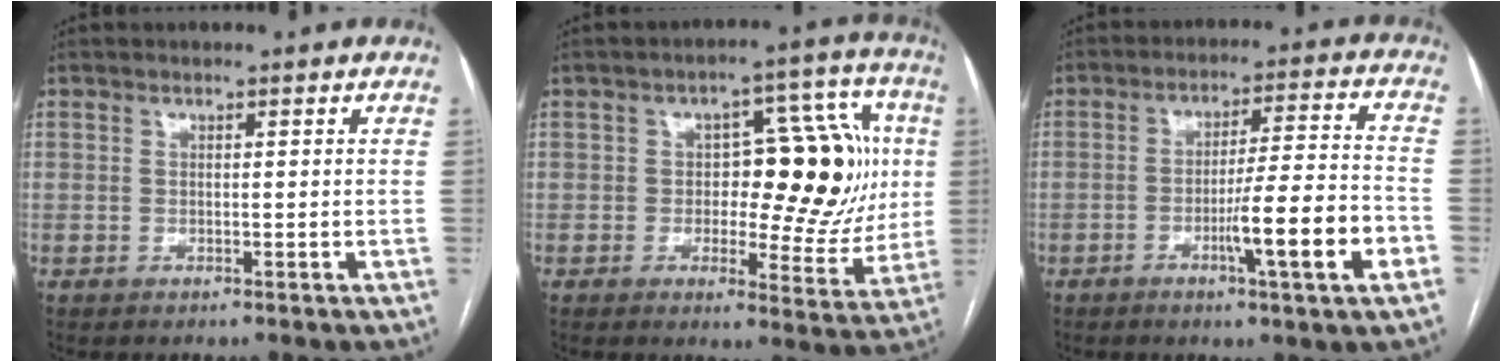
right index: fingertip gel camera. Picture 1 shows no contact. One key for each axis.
{"total": 15.9, "fx": 1.5, "fy": 7.2, "fz": 14.1, "tx": -0.160, "ty": 0.033, "tz": 0.028}
{"total": 11.7, "fx": -4.5, "fy": -0.3, "fz": 10.8, "tx": -0.170, "ty": -0.003, "tz": -0.067}